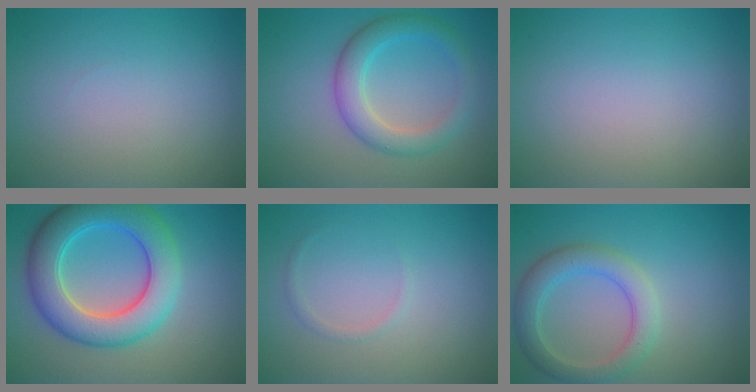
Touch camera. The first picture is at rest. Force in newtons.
{"total": 4.0, "press": 4.0, "slide": 0.1}
{"total": 0.0}
{"total": 8.3, "press": 8.2, "slide": 0.5}
{"total": 0.7, "press": 0.7, "slide": 0.0}
{"total": 4.0, "press": 3.9, "slide": 0.4}